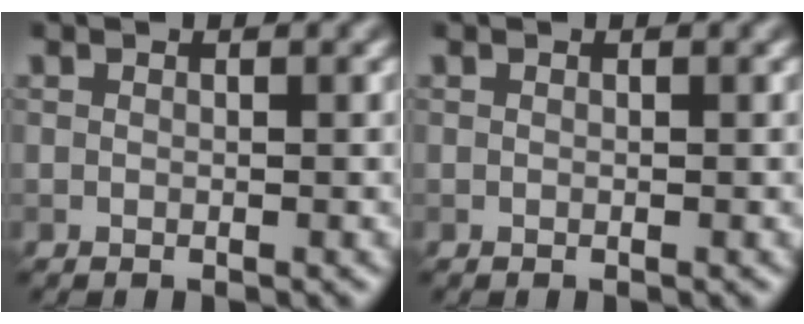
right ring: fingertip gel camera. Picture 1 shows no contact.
{"total": 0.0}